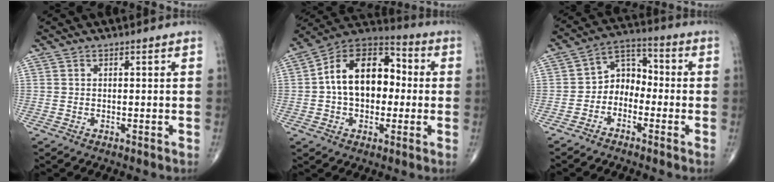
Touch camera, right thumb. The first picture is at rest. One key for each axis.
{"total": 16.8, "fx": 0.5, "fy": 11.1, "fz": 12.6, "tx": -0.174, "ty": 0.036, "tz": -0.003}
{"total": 7.0, "fx": -2.3, "fy": 5.4, "fz": 3.8, "tx": -0.036, "ty": 0.040, "tz": -0.060}